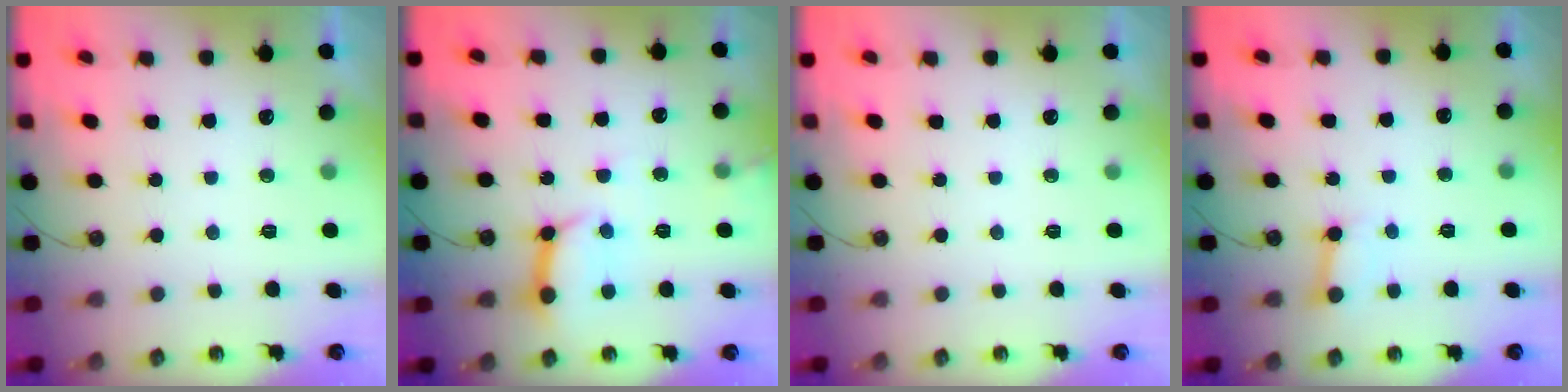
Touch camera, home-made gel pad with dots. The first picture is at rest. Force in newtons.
{"total": 10.7, "press": 10.6, "slide": 1.4}
{"total": 0.0}
{"total": 3.0, "press": 3.0, "slide": 0.3}